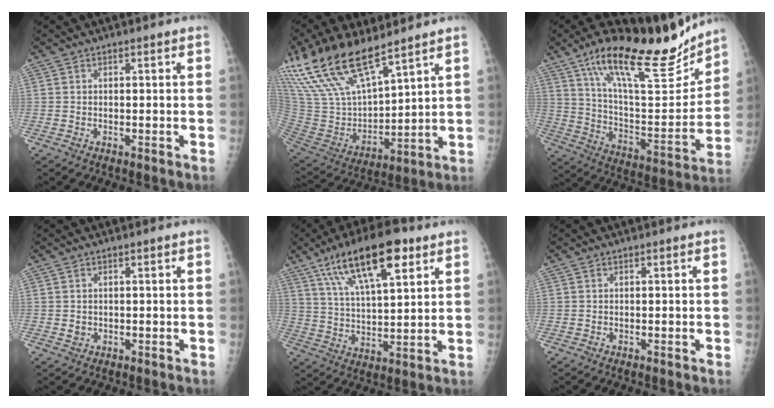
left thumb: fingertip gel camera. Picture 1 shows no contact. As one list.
[{"total": 24.0, "force": [17.2, 8.5, 14.4], "torque": [-0.292, -0.044, 0.335]}, {"total": 24.7, "force": [18.2, 7.0, 15.1], "torque": [-0.197, -0.083, 0.302]}, {"total": 1.1, "force": [0.1, 1.0, 0.4], "torque": [-0.005, 0.000, 0.006]}, {"total": 17.2, "force": [9.3, 5.9, 13.2], "torque": [-0.200, -0.019, 0.163]}, {"total": 0.0}]